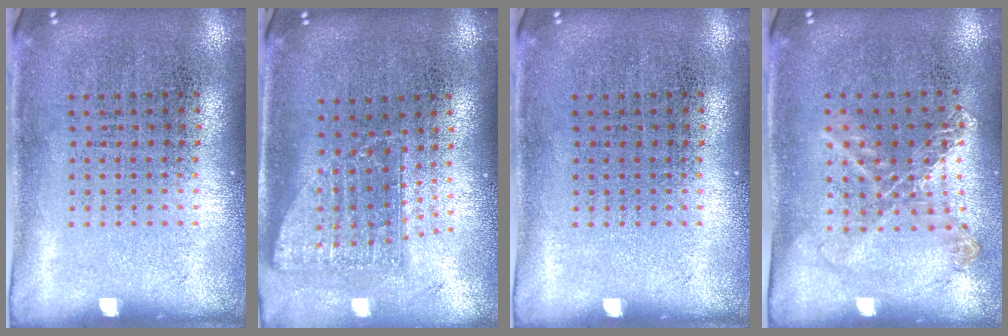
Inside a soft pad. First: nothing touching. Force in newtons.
{"total": 1.7, "press": 1.2, "slide": 1.2}
{"total": 0.0}
{"total": 1.2, "press": 1.1, "slide": 0.2}